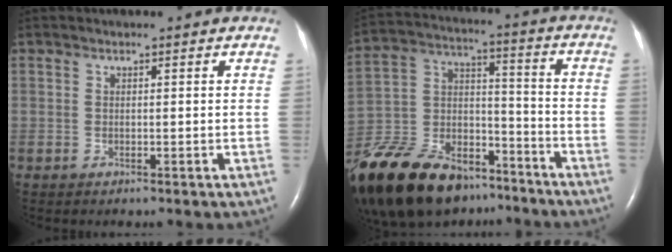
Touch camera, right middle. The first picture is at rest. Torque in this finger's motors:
{"motor_torque": [1.05, -1.08, 0.36, 0.21]}